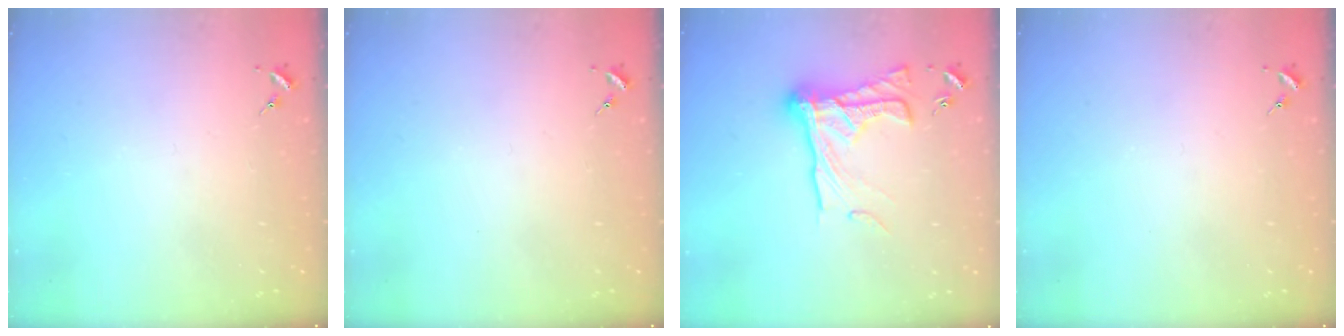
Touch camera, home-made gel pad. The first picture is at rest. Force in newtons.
{"total": 0.0}
{"total": 18.8, "press": 18.7, "slide": 1.7}
{"total": 0.0}